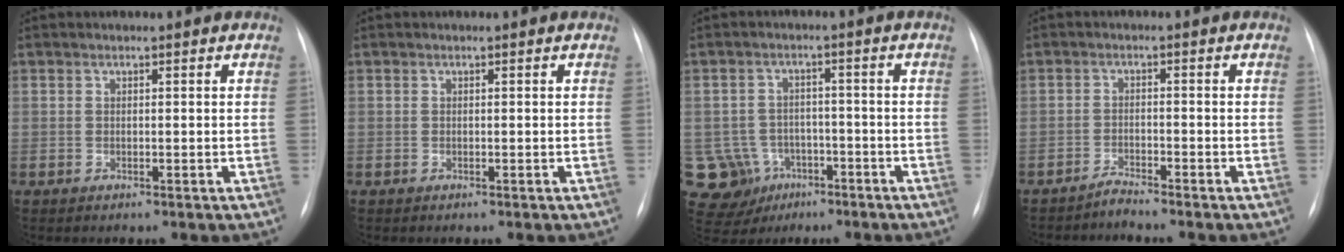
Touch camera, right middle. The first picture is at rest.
{"total": 0.0}
{"total": 10.0, "force": [-4.1, 9.0, 1.6], "torque": [-0.047, 0.017, -0.049]}
{"total": 1.9, "force": [-1.8, -0.4, -0.2], "torque": [0.005, -0.009, -0.034]}